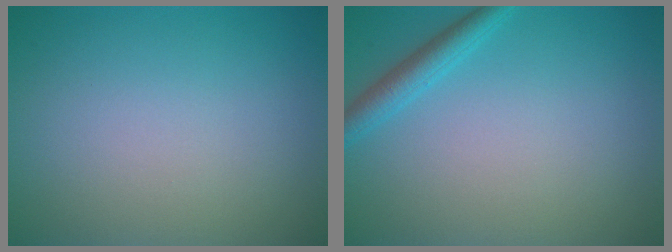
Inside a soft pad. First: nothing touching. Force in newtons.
{"total": 2.2, "press": 2.2, "slide": 0.1}